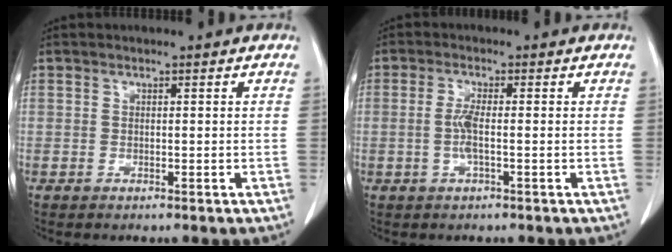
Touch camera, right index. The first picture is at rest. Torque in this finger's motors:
{"motor_torque": [0.66, -0.34, 0.36, 0.11]}